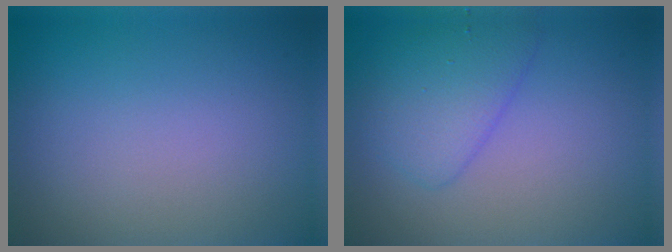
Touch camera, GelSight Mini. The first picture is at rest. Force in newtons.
{"total": 3.4, "press": 3.4, "slide": 0.1}